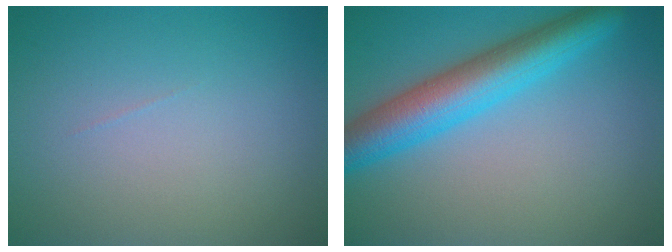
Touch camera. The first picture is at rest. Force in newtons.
{"total": 6.8, "press": 6.8, "slide": 0.2}